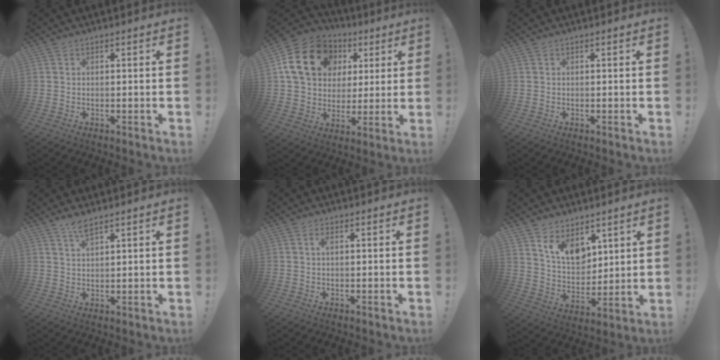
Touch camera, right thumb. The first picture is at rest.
{"total": 20.0, "force": [7.1, 15.0, 11.1], "torque": [-0.174, -0.010, 0.147]}
{"total": 0.0}
{"total": 4.0, "force": [3.0, 0.6, 2.5], "torque": [-0.040, -0.017, 0.051]}
{"total": 1.3, "force": [0.2, 0.3, 1.3], "torque": [-0.021, 0.001, 0.001]}
{"total": 11.3, "force": [7.4, 7.2, 4.7], "torque": [-0.086, -0.048, 0.145]}